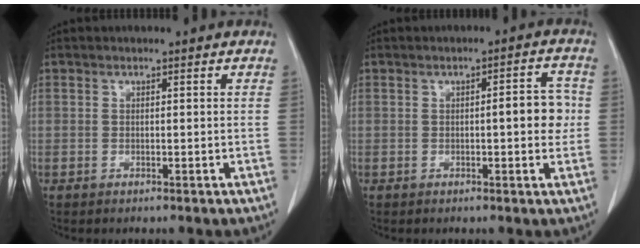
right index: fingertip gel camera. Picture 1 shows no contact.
{"total": 4.6, "force": [-0.1, 1.2, 4.5], "torque": [-0.056, 0.008, -0.003]}